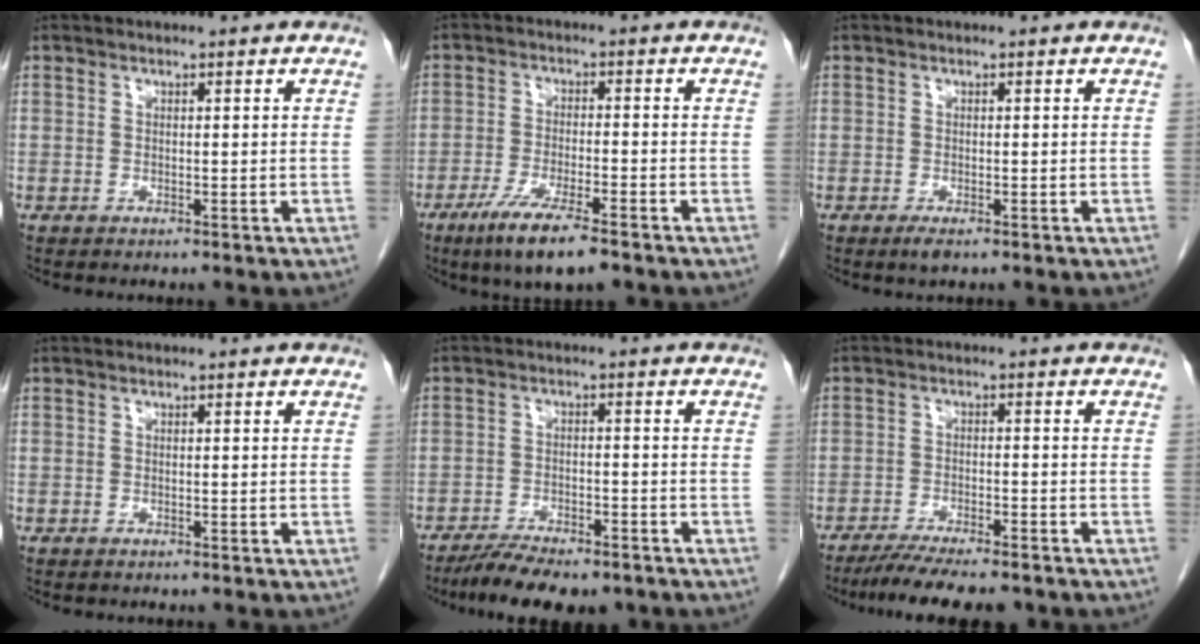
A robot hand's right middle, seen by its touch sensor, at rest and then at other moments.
{"total": 9.0, "force": [-6.2, 0.9, 6.6], "torque": [-0.118, -0.021, -0.103]}
{"total": 1.3, "force": [-0.8, 0.3, 0.9], "torque": [-0.018, -0.003, -0.010]}
{"total": 0.0}
{"total": 10.2, "force": [-8.3, 3.0, 5.1], "torque": [-0.076, -0.006, -0.126]}
{"total": 10.3, "force": [-8.8, 1.5, 5.2], "torque": [-0.077, -0.016, -0.134]}